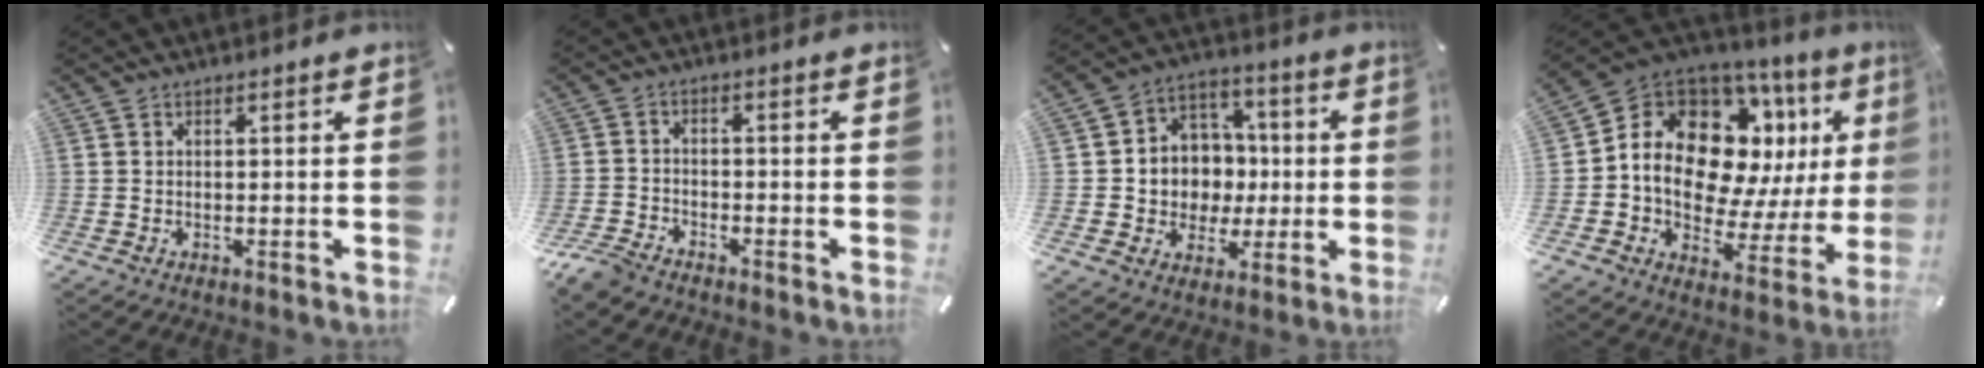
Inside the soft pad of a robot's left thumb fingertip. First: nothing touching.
{"total": 4.7, "force": [-4.2, 1.6, 1.5], "torque": [-0.048, 0.011, -0.085]}
{"total": 10.7, "force": [-0.8, 10.5, 1.8], "torque": [-0.034, 0.004, -0.002]}
{"total": 16.2, "force": [5.6, 11.3, 10.2], "torque": [-0.179, -0.053, 0.096]}